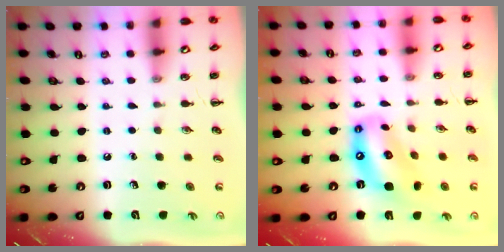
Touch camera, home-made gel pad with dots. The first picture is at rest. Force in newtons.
{"total": 12.6, "press": 12.2, "slide": 3.2}